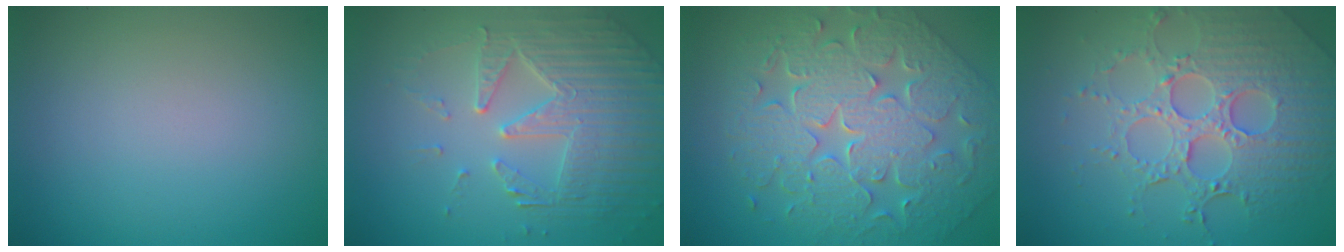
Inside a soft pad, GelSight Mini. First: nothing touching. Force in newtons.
{"total": 5.7, "press": 4.7, "slide": 3.3}
{"total": 9.0, "press": 7.2, "slide": 5.3}
{"total": 7.0, "press": 5.4, "slide": 4.6}